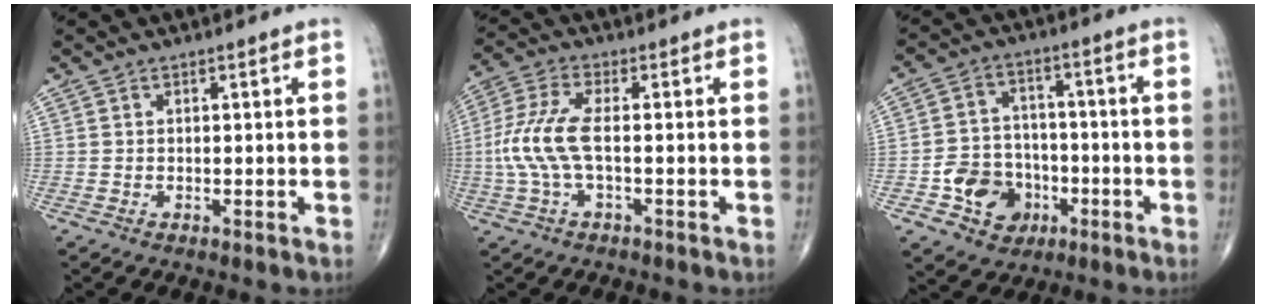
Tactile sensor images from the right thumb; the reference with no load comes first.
{"total": 8.7, "force": [-0.9, 3.0, 8.2], "torque": [-0.211, 0.017, -0.021]}
{"total": 10.3, "force": [-3.9, 8.5, 4.4], "torque": [-0.036, 0.029, -0.061]}